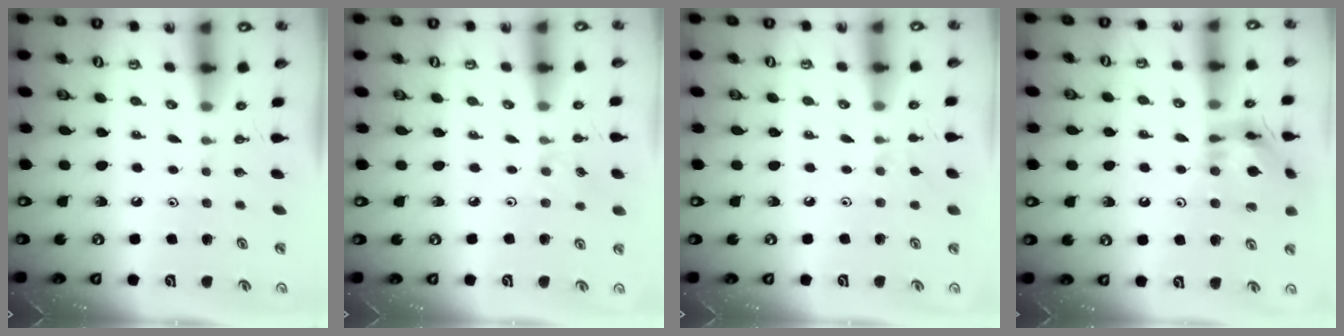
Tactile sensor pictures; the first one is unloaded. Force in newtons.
{"total": 3.4, "press": 3.4, "slide": 0.5}
{"total": 4.9, "press": 4.9, "slide": 0.7}
{"total": 15.8, "press": 15.7, "slide": 1.7}